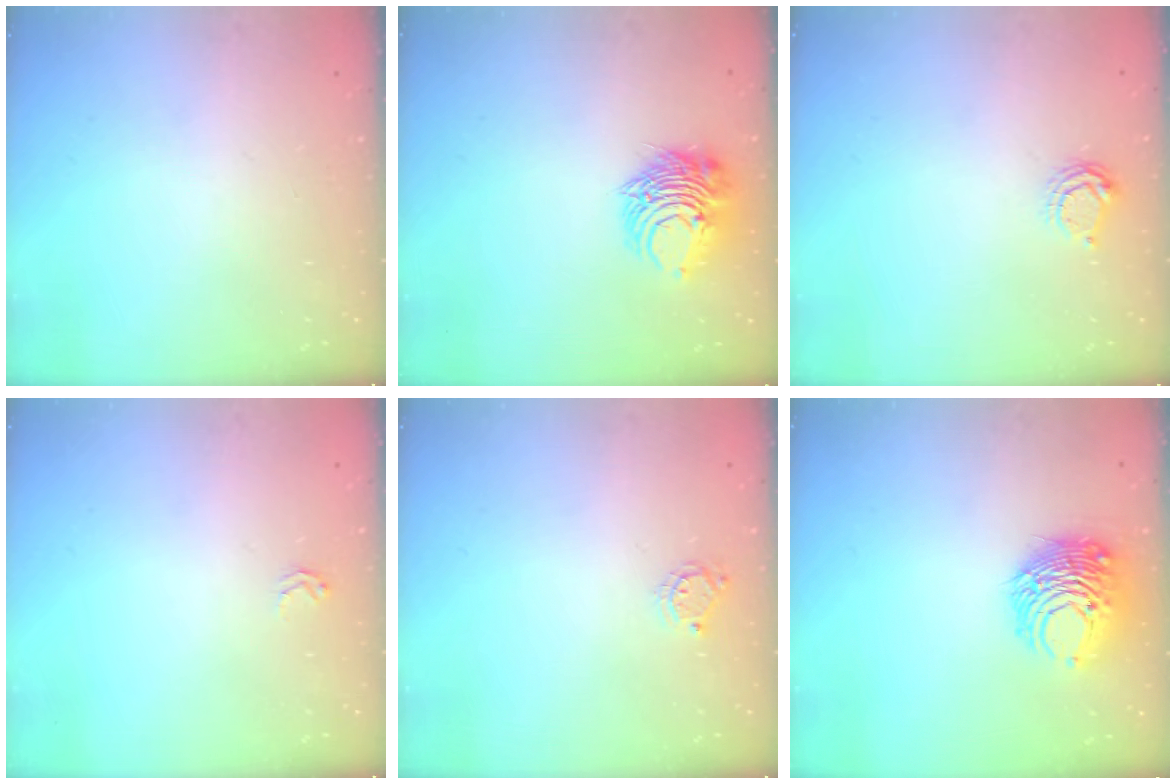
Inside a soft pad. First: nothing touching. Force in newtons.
{"total": 10.7, "press": 10.7, "slide": 0.8}
{"total": 4.7, "press": 4.7, "slide": 0.5}
{"total": 2.5, "press": 2.5, "slide": 0.3}
{"total": 3.8, "press": 3.8, "slide": 0.4}
{"total": 10.2, "press": 10.2, "slide": 0.7}